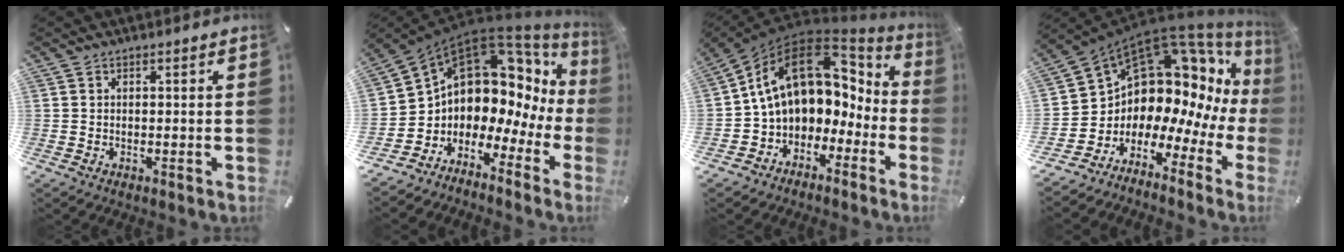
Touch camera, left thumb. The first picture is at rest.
{"total": 8.3, "force": [4.0, 6.6, 3.1], "torque": [-0.053, -0.072, 0.064]}
{"total": 15.0, "force": [3.8, 11.2, 9.2], "torque": [-0.169, -0.020, 0.069]}
{"total": 11.7, "force": [7.4, 7.7, 4.9], "torque": [-0.089, -0.104, 0.134]}